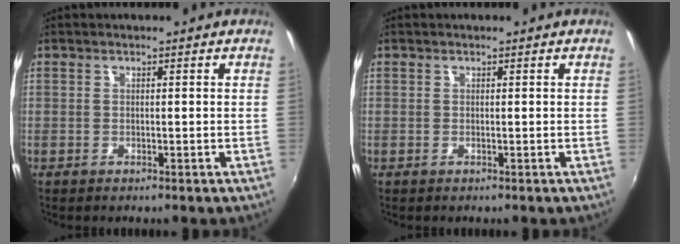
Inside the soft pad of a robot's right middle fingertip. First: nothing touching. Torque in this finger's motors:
{"motor_torque": [0.00, 0.00, 0.00, 0.00]}